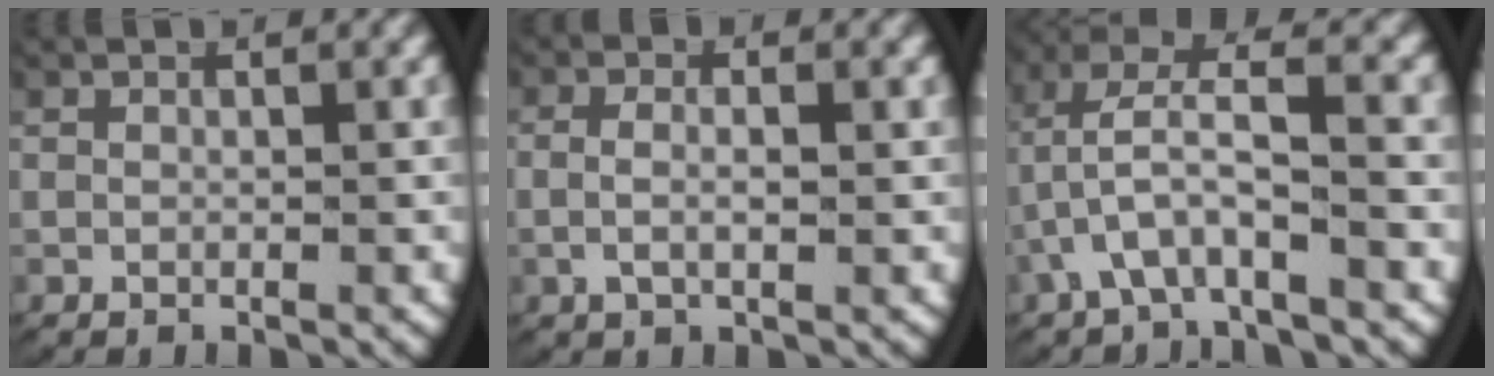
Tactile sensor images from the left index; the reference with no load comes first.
{"total": 2.2, "force": [-0.3, 0.9, 2.0], "torque": [-0.052, -0.009, -0.001]}
{"total": 4.5, "force": [0.5, 2.0, 4.0], "torque": [-0.075, 0.005, 0.010]}